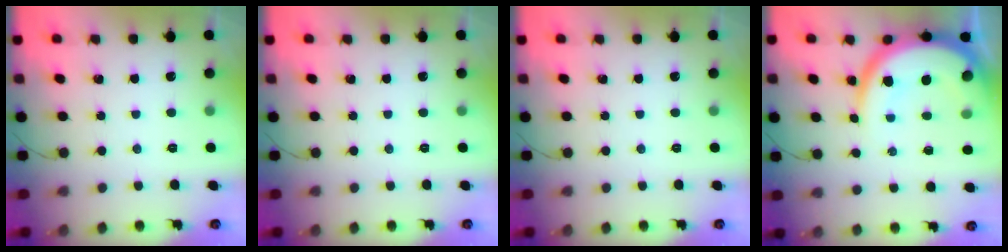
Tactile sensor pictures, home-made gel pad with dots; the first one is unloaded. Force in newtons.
{"total": 0.0}
{"total": 0.0}
{"total": 15.2, "press": 15.1, "slide": 1.9}